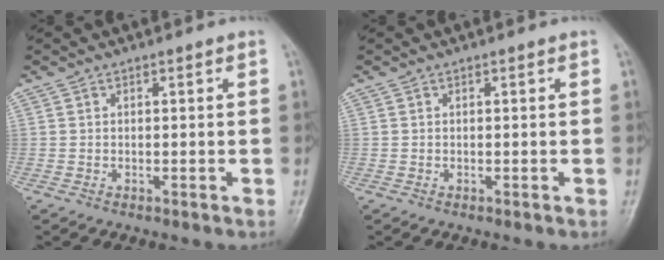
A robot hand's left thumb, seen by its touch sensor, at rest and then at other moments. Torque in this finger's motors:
{"motor_torque": [0.00, 0.00, -0.03, -0.16, 0.00]}